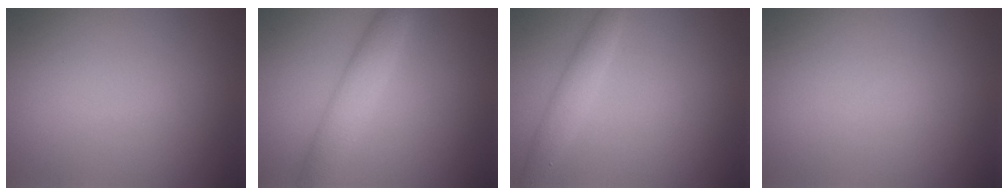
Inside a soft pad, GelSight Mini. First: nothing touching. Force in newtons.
{"total": 3.9, "press": 3.9, "slide": 0.2}
{"total": 2.3, "press": 2.3, "slide": 0.0}
{"total": 0.0}